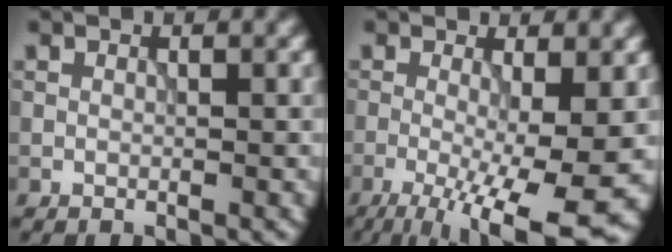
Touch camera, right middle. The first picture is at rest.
{"total": 10.3, "force": [-3.3, 2.7, 9.4], "torque": [-0.146, -0.012, -0.046]}